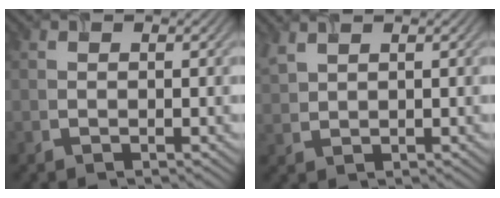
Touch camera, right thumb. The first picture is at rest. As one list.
[{"total": 2.4, "force": [2.0, 0.7, 1.2], "torque": [-0.041, 0.007, 0.049]}]